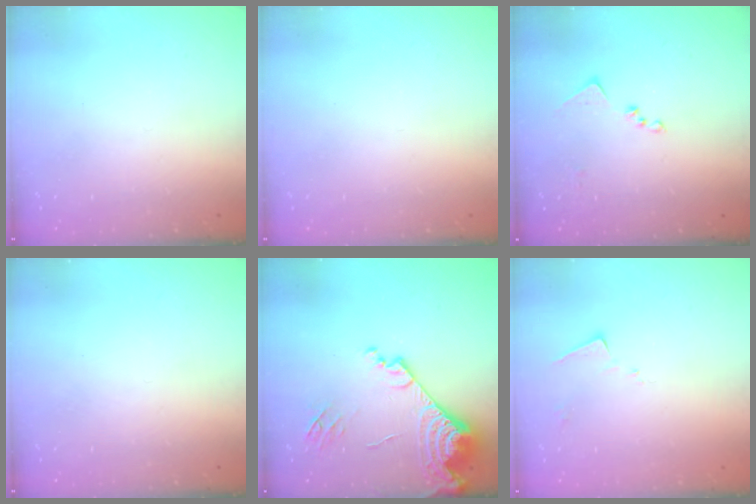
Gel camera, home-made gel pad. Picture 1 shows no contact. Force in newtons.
{"total": 0.0}
{"total": 8.9, "press": 8.9, "slide": 0.3}
{"total": 0.0}
{"total": 17.7, "press": 17.6, "slide": 2.2}
{"total": 7.4, "press": 7.4, "slide": 0.3}